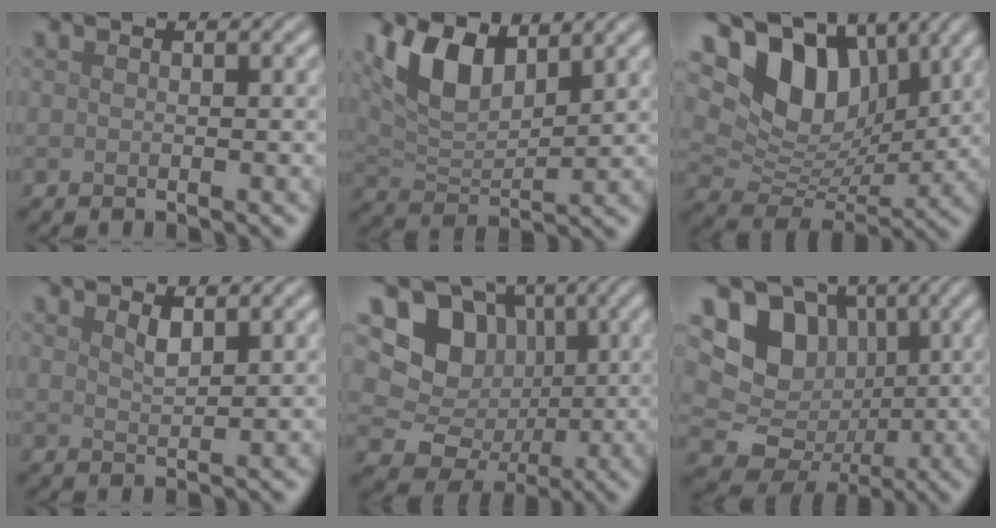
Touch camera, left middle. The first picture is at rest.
{"total": 6.2, "force": [3.4, 3.0, 4.2], "torque": [-0.089, -0.004, 0.064]}
{"total": 10.0, "force": [4.3, 6.5, 6.2], "torque": [-0.108, -0.007, 0.075]}
{"total": 1.4, "force": [1.0, 0.4, 0.8], "torque": [-0.018, -0.002, 0.021]}
{"total": 9.8, "force": [1.4, 8.9, 3.9], "torque": [-0.061, 0.010, 0.001]}
{"total": 12.5, "force": [2.2, 11.1, 5.2], "torque": [-0.109, 0.027, 0.022]}